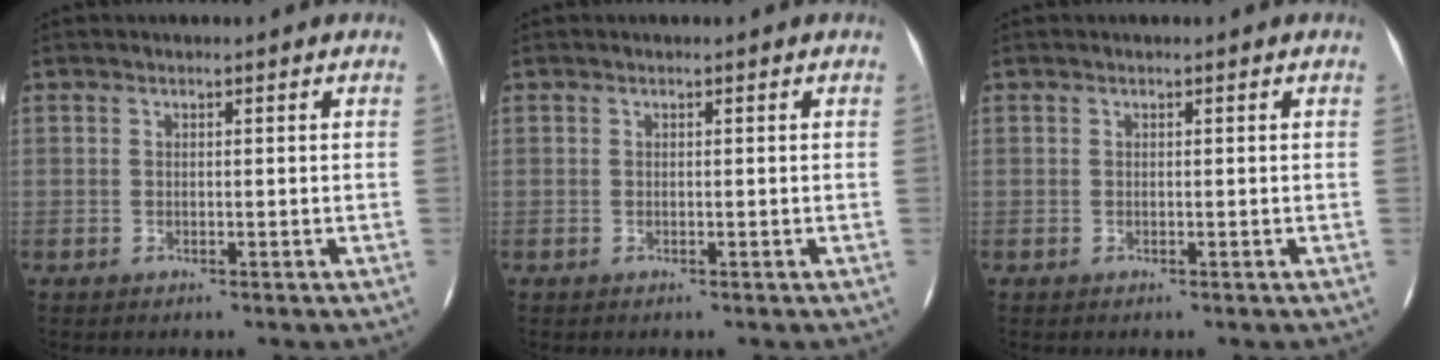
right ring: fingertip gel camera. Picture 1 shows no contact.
{"total": 0.0}
{"total": 0.0}